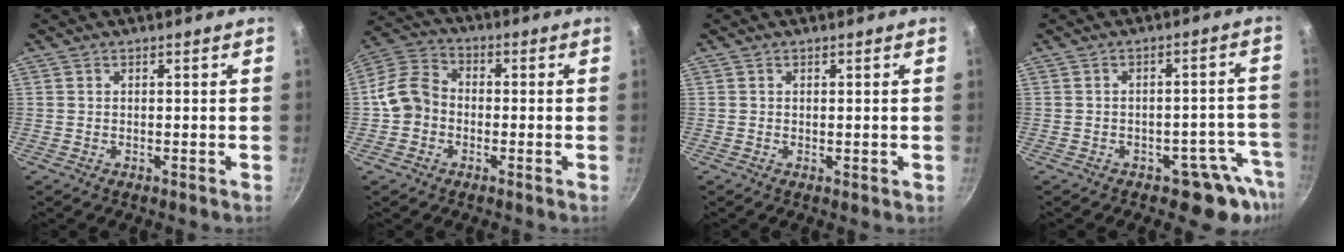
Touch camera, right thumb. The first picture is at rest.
{"total": 8.4, "force": [-1.3, 7.0, 4.5], "torque": [-0.075, 0.030, -0.040]}
{"total": 0.7, "force": [0.0, 0.3, 0.6], "torque": [-0.010, -0.005, 0.000]}
{"total": 8.0, "force": [-5.2, 3.8, 4.8], "torque": [-0.030, 0.047, -0.062]}